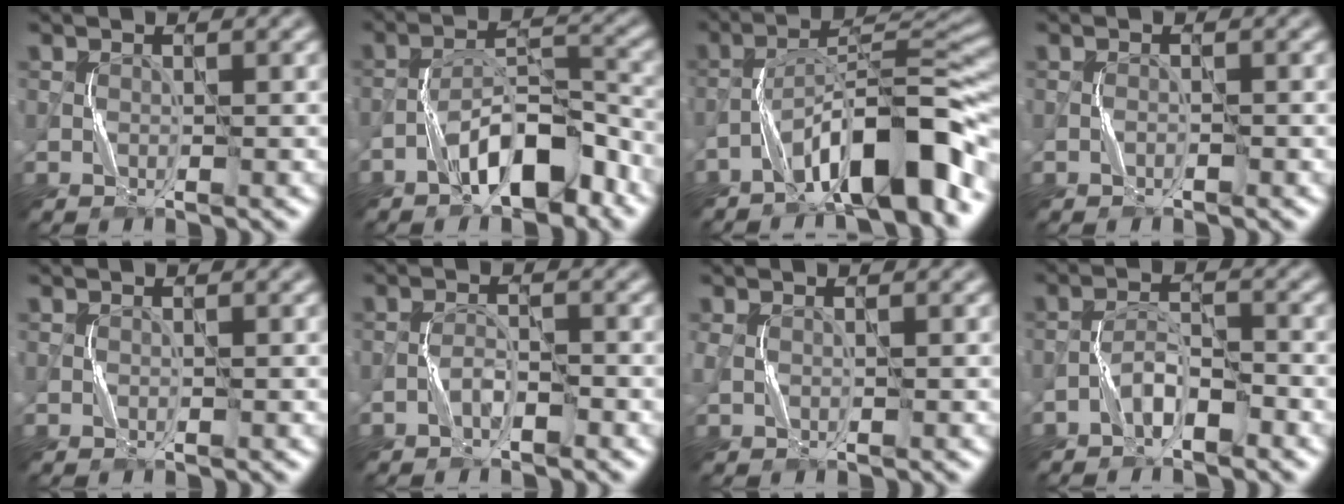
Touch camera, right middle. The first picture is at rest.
{"total": 6.7, "force": [-3.9, 2.5, 4.8], "torque": [-0.078, 0.018, -0.068]}
{"total": 9.7, "force": [-5.7, 2.1, 7.5], "torque": [-0.115, 0.026, -0.095]}
{"total": 0.5, "force": [-0.4, 0.1, 0.3], "torque": [-0.006, 0.003, -0.009]}
{"total": 0.0}
{"total": 1.6, "force": [-1.2, 0.4, 1.0], "torque": [-0.021, 0.007, -0.025]}
{"total": 0.7, "force": [0.2, 0.3, 0.6], "torque": [-0.017, 0.003, 0.004]}
{"total": 2.8, "force": [-2.0, 1.0, 1.7], "torque": [-0.030, 0.013, -0.041]}